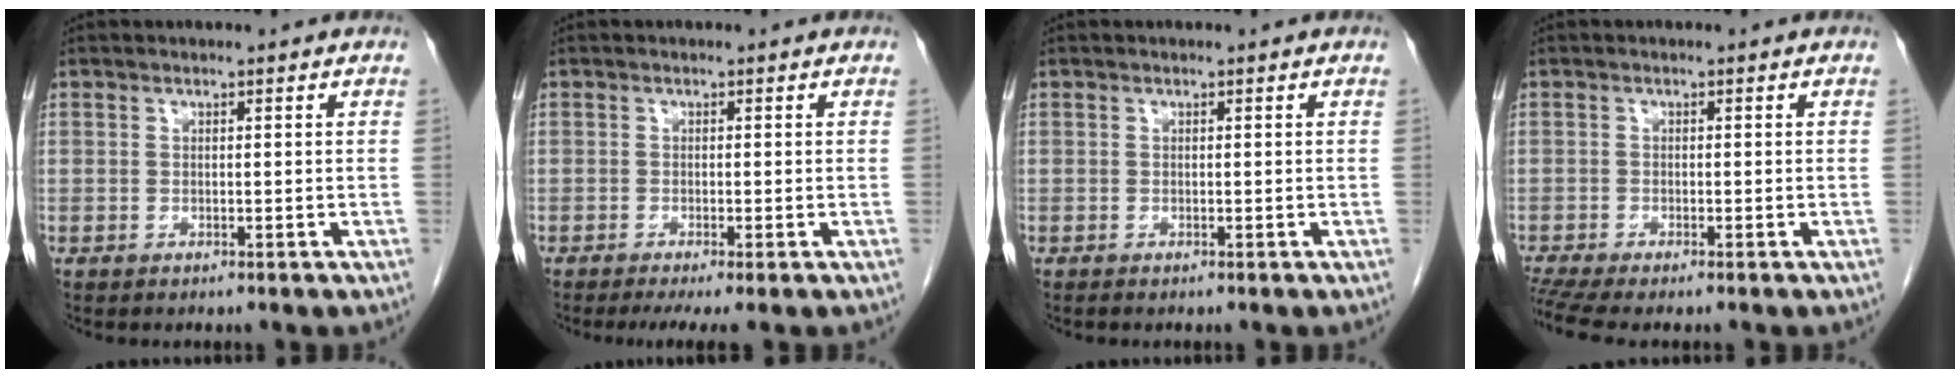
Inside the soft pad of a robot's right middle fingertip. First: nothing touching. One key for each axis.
{"total": 3.7, "fx": -2.5, "fy": 0.2, "fz": 2.7, "tx": -0.040, "ty": -0.011, "tz": -0.039}
{"total": 0.0}
{"total": 3.8, "fx": -3.1, "fy": 0.1, "fz": 2.1, "tx": -0.039, "ty": -0.007, "tz": -0.059}